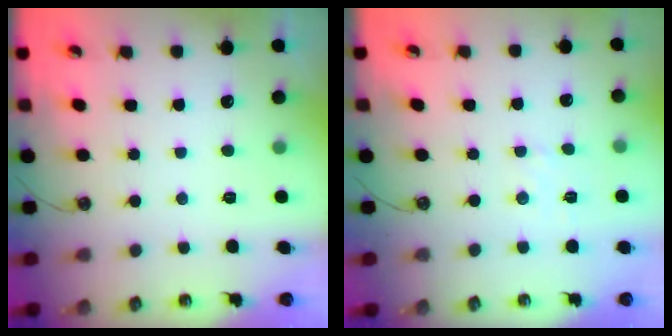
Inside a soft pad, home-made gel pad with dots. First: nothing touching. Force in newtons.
{"total": 1.9, "press": 1.9, "slide": 0.3}